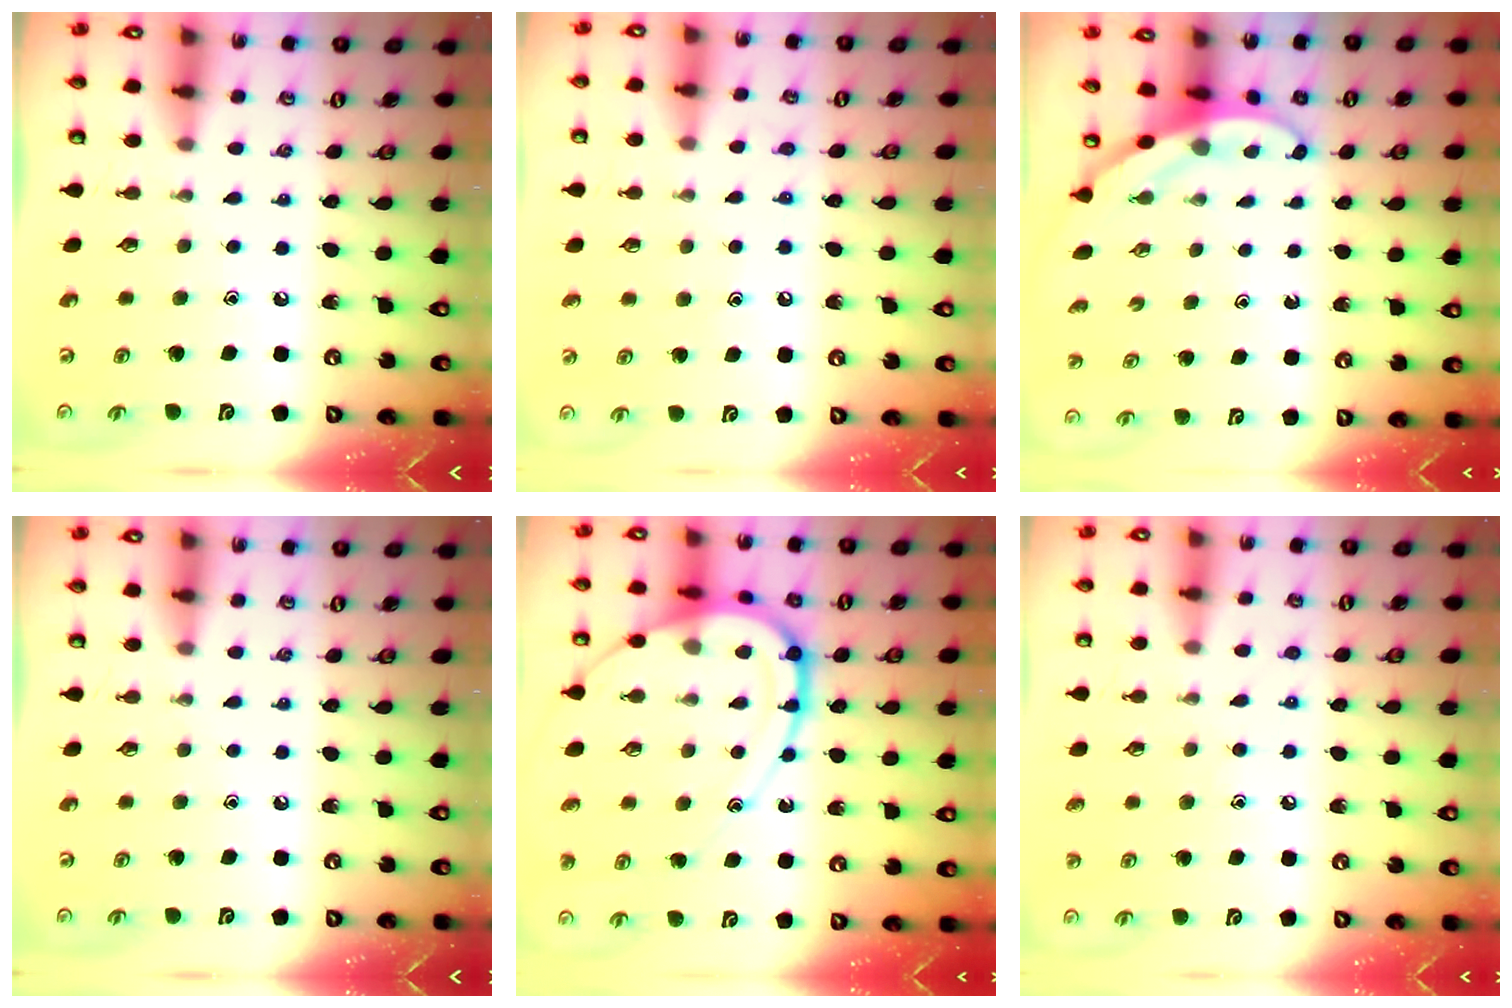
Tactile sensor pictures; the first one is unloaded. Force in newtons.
{"total": 5.9, "press": 5.9, "slide": 0.4}
{"total": 3.4, "press": 3.4, "slide": 0.1}
{"total": 0.0}
{"total": 17.3, "press": 17.2, "slide": 1.7}
{"total": 7.3, "press": 7.3, "slide": 0.7}